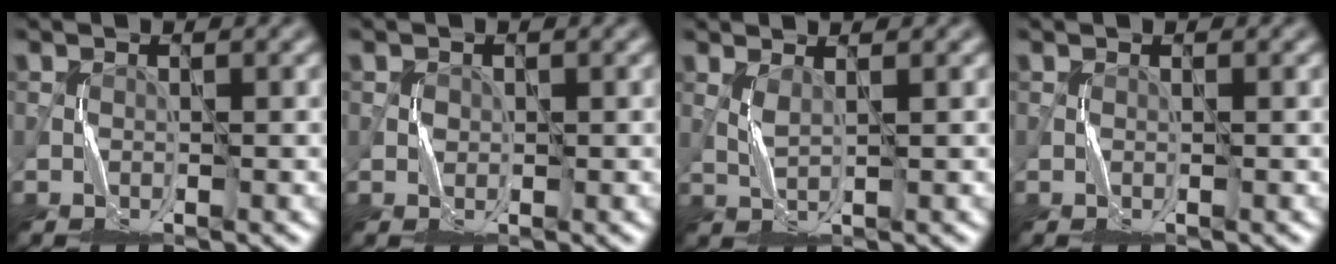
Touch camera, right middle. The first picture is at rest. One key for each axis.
{"total": 0.6, "fx": 0.2, "fy": 0.6, "fz": -0.1, "tx": 0.004, "ty": -0.002, "tz": 0.002}
{"total": 1.0, "fx": 0.8, "fy": -0.2, "fz": 0.6, "tx": -0.022, "ty": -0.001, "tz": 0.019}
{"total": 0.0}